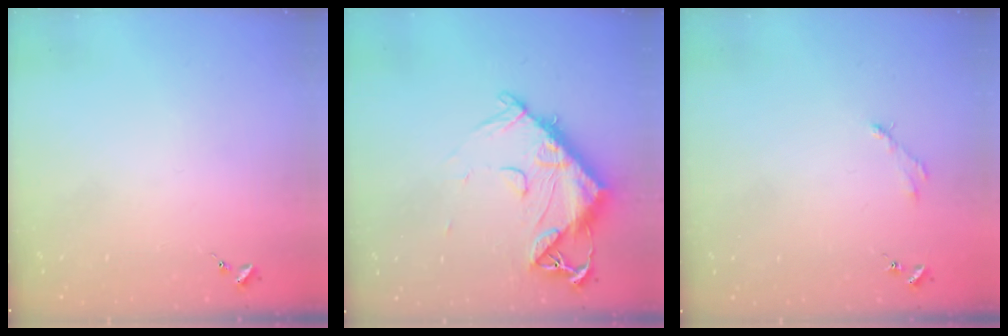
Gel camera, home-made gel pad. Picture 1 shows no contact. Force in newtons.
{"total": 13.6, "press": 13.5, "slide": 1.4}
{"total": 2.5, "press": 2.5, "slide": 0.3}